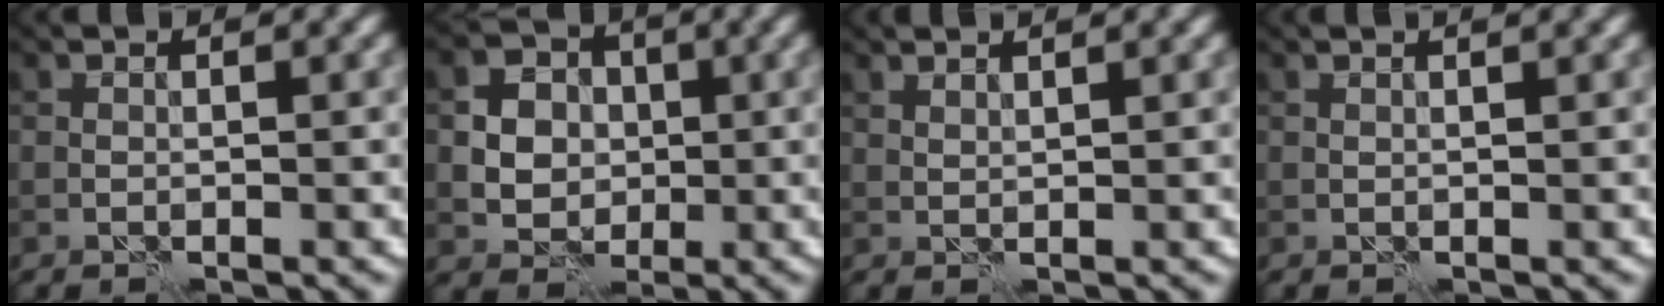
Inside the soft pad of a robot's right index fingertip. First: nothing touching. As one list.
[{"total": 5.0, "force": [0.2, 4.4, 2.4], "torque": [-0.037, 0.009, -0.004]}, {"total": 1.6, "force": [1.4, 0.3, 0.7], "torque": [-0.010, 0.001, 0.017]}, {"total": 1.8, "force": [1.2, 0.5, 1.3], "torque": [-0.014, -0.001, 0.006]}]